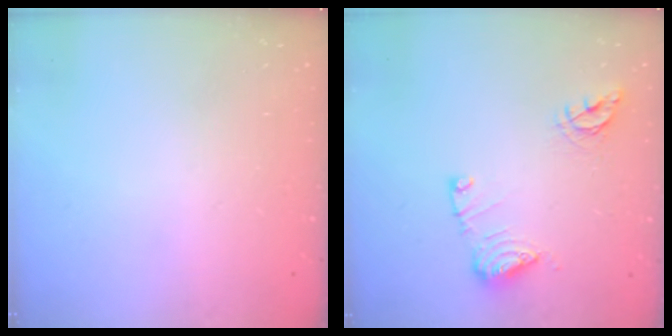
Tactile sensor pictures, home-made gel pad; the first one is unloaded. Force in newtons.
{"total": 11.2, "press": 11.1, "slide": 1.4}